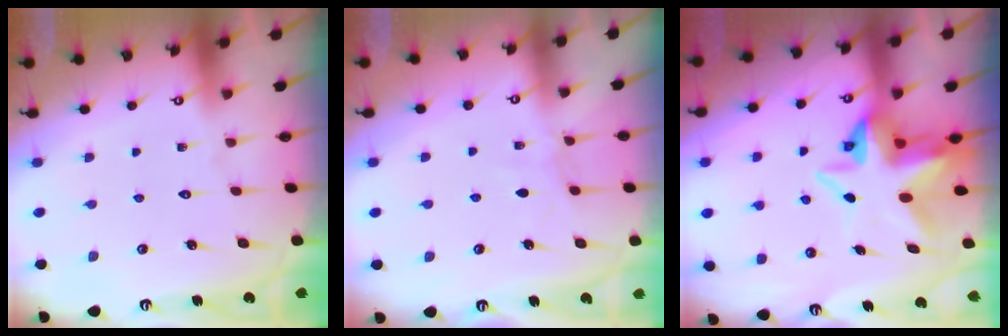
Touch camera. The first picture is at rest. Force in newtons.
{"total": 3.4, "press": 3.4, "slide": 0.5}
{"total": 8.4, "press": 8.2, "slide": 1.9}